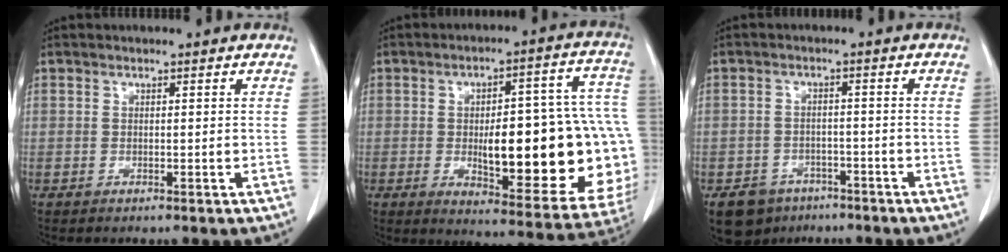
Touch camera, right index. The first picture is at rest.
{"total": 26.5, "force": [-2.6, 7.2, 25.4], "torque": [-0.242, 0.030, -0.011]}
{"total": 6.1, "force": [-4.2, 4.3, 1.2], "torque": [-0.017, 0.006, -0.061]}